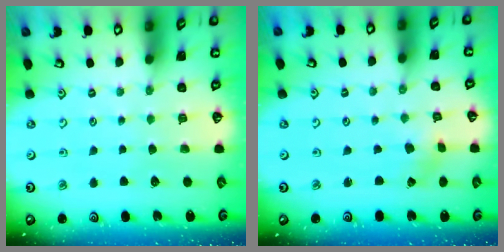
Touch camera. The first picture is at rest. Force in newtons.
{"total": 0.8, "press": 0.8, "slide": 0.1}